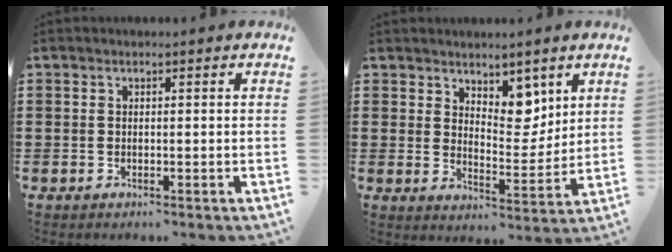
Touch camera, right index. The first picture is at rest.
{"total": 6.2, "force": [4.6, 3.5, 2.3], "torque": [-0.040, -0.020, 0.081]}